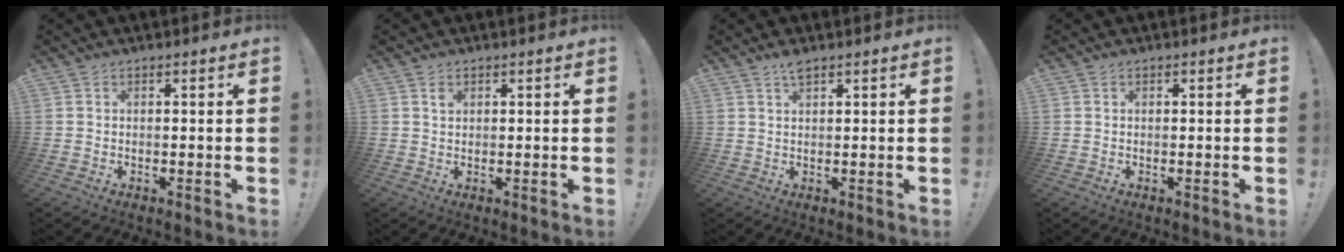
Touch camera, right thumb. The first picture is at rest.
{"total": 1.2, "force": [0.7, 0.9, 0.5], "torque": [0.004, -0.004, 0.009]}
{"total": 2.6, "force": [1.8, 0.7, 1.7], "torque": [-0.027, -0.007, 0.031]}
{"total": 0.0}